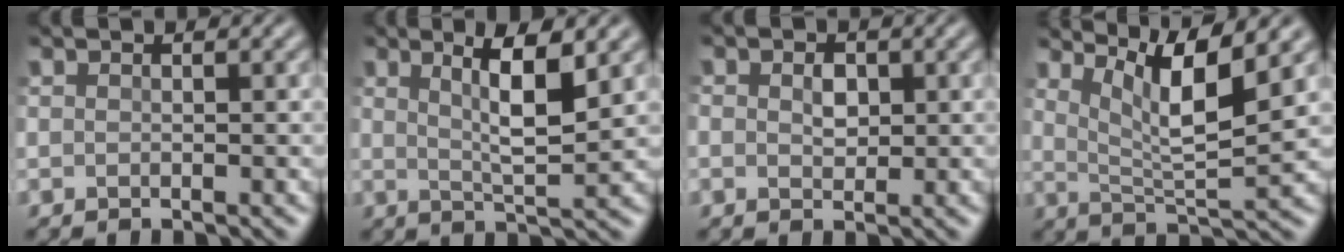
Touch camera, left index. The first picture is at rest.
{"total": 4.8, "force": [1.7, 0.9, 4.4], "torque": [-0.072, -0.008, 0.029]}
{"total": 1.4, "force": [-0.1, 1.1, 0.9], "torque": [-0.019, -0.003, -0.001]}
{"total": 6.4, "force": [3.6, 1.3, 5.1], "torque": [-0.083, -0.002, 0.067]}